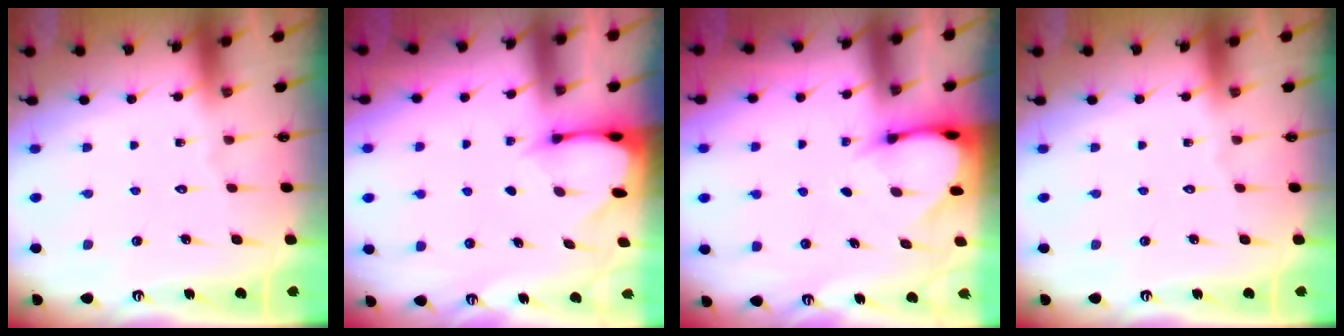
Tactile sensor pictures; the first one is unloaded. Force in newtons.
{"total": 2.6, "press": 2.5, "slide": 0.3}
{"total": 3.3, "press": 3.3, "slide": 0.2}
{"total": 0.0}